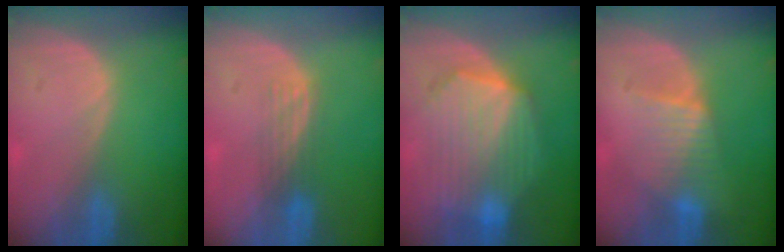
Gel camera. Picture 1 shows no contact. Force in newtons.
{"total": 2.9, "press": 2.8, "slide": 1.0}
{"total": 10.8, "press": 10.8, "slide": 0.8}
{"total": 5.0, "press": 4.9, "slide": 0.4}